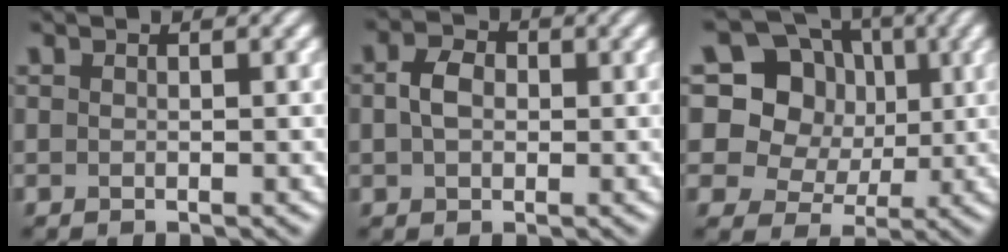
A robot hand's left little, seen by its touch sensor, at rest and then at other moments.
{"total": 3.0, "force": [0.2, 2.2, 2.0], "torque": [-0.045, 0.005, -0.002]}
{"total": 14.1, "force": [4.6, 12.1, 5.6], "torque": [-0.131, 0.038, 0.076]}